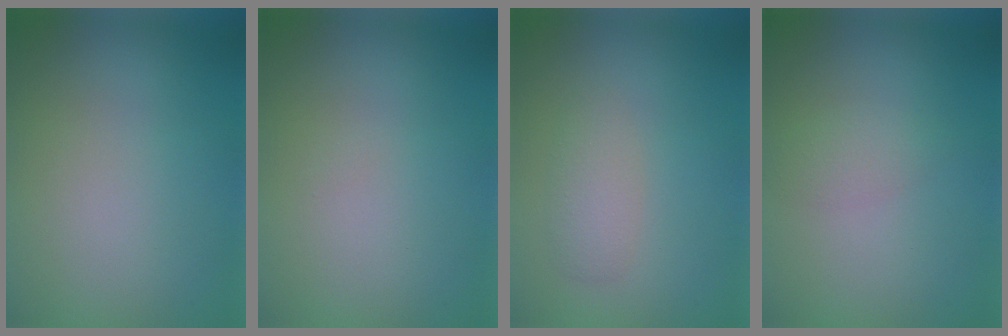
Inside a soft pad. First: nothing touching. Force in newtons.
{"total": 0.0}
{"total": 1.8, "press": 1.8, "slide": 0.1}
{"total": 1.5, "press": 1.5, "slide": 0.0}